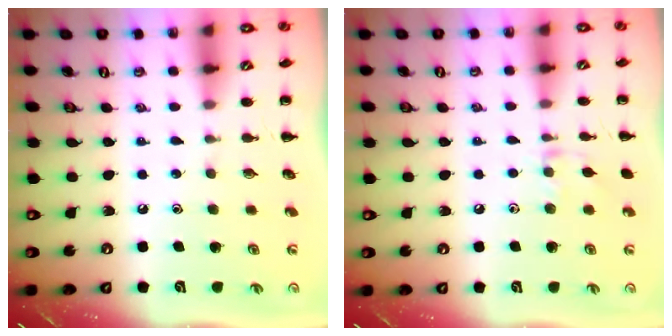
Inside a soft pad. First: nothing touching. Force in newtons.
{"total": 8.3, "press": 8.1, "slide": 1.5}